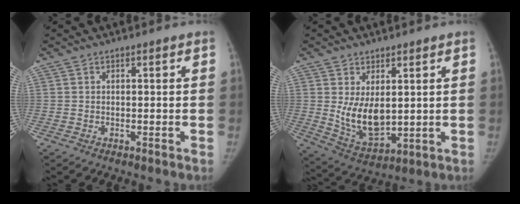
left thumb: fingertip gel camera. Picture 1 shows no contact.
{"total": 9.5, "force": [1.5, 5.8, 7.4], "torque": [-0.105, -0.030, 0.047]}